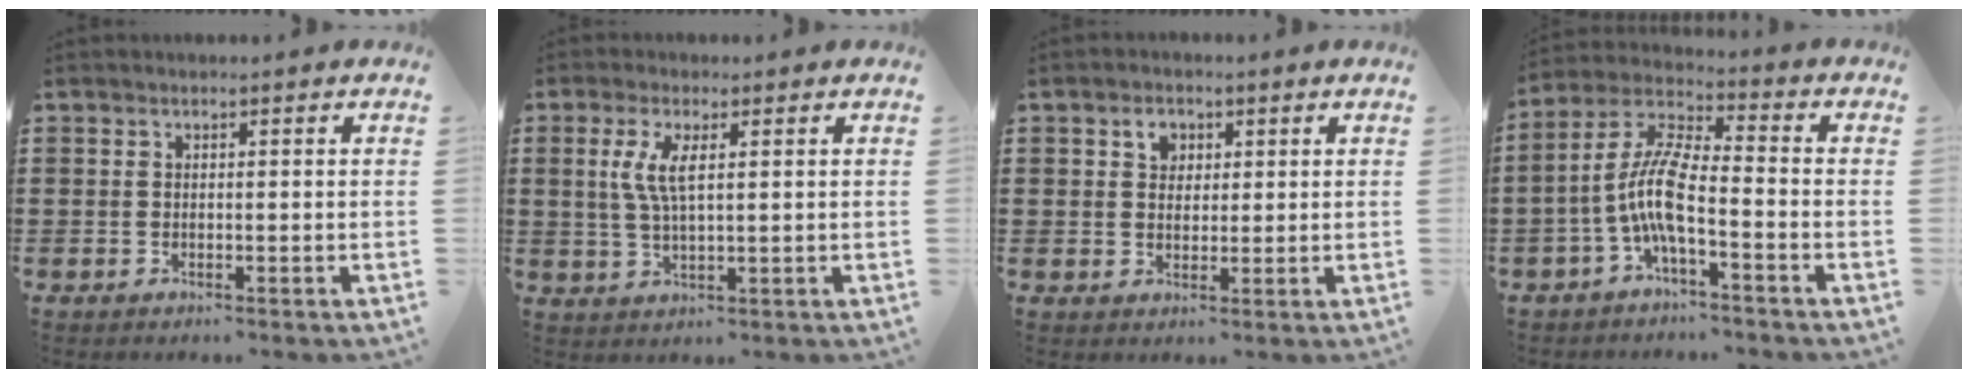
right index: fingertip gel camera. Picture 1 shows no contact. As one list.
[{"total": 4.7, "force": [1.3, 1.4, 4.3], "torque": [-0.099, 0.001, 0.018]}, {"total": 2.8, "force": [1.3, 2.1, 1.4], "torque": [-0.027, 0.006, 0.022]}, {"total": 8.9, "force": [-2.8, 2.0, 8.2], "torque": [-0.191, -0.014, -0.060]}]